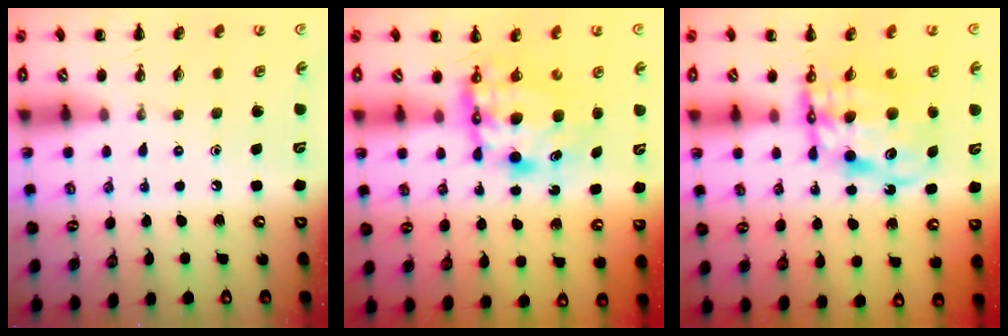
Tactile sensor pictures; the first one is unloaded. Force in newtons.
{"total": 7.4, "press": 7.2, "slide": 1.8}
{"total": 11.8, "press": 11.4, "slide": 2.9}